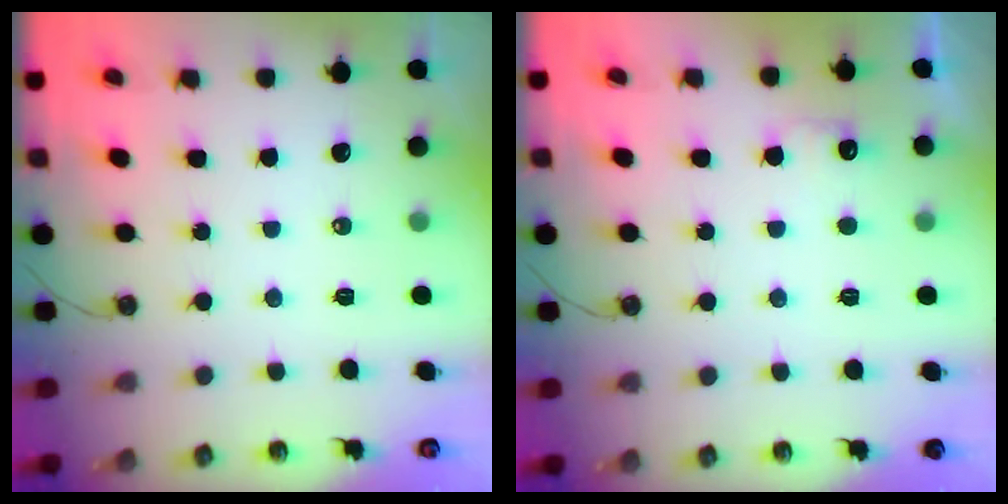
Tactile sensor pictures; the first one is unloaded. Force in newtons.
{"total": 5.4, "press": 5.3, "slide": 1.0}